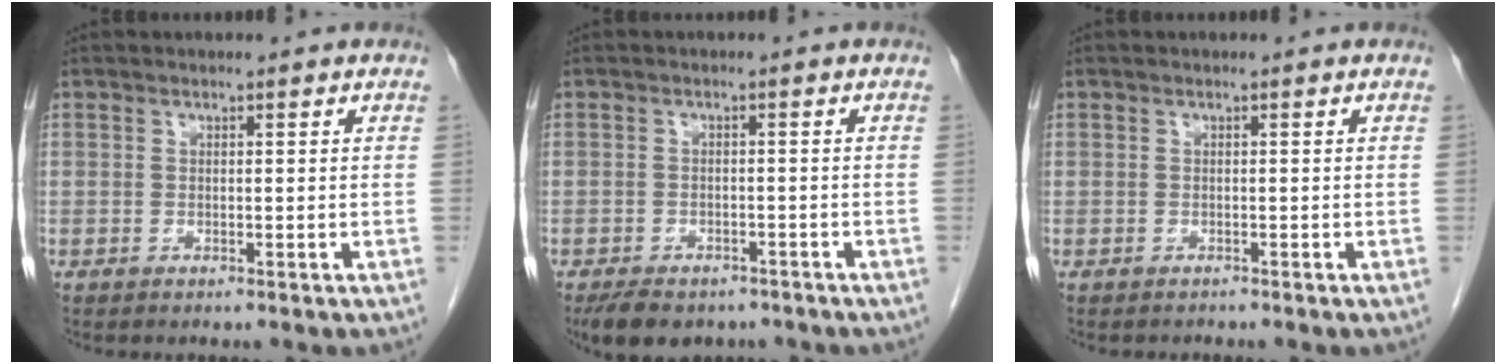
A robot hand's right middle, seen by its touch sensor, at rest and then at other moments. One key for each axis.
{"total": 8.3, "fx": -6.3, "fy": 4.1, "fz": 3.3, "tx": -0.047, "ty": -0.003, "tz": -0.090}
{"total": 0.5, "fx": -0.5, "fy": 0.2, "fz": -0.2, "tx": -0.011, "ty": -0.003, "tz": -0.010}